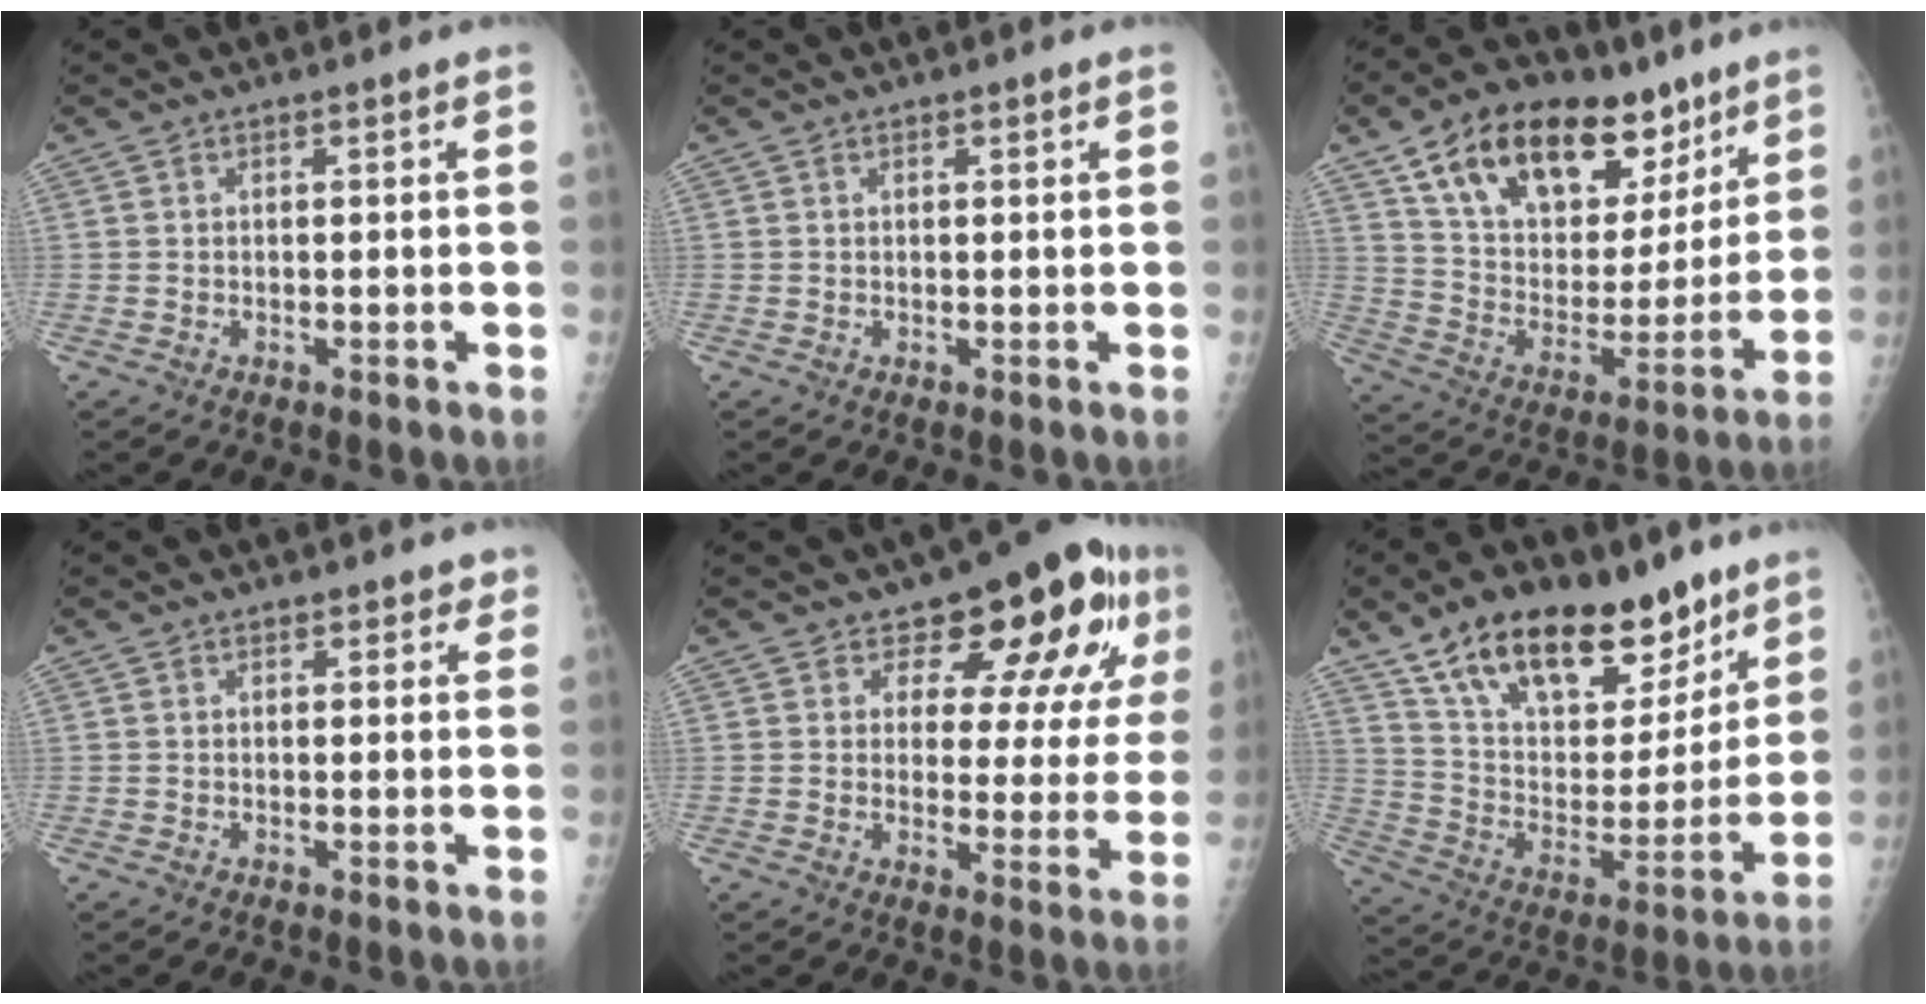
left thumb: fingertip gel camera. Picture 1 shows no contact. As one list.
[{"total": 0.6, "force": [0.3, 0.2, 0.4], "torque": [-0.004, 0.000, 0.005]}, {"total": 25.4, "force": [14.9, 13.9, 15.1], "torque": [-0.206, -0.031, 0.255]}, {"total": 1.6, "force": [1.0, 1.1, 0.4], "torque": [0.018, -0.003, 0.005]}, {"total": 14.5, "force": [7.8, 7.5, 9.7], "torque": [-0.075, -0.035, 0.093]}, {"total": 25.0, "force": [16.5, 12.2, 14.3], "torque": [-0.188, -0.053, 0.276]}]